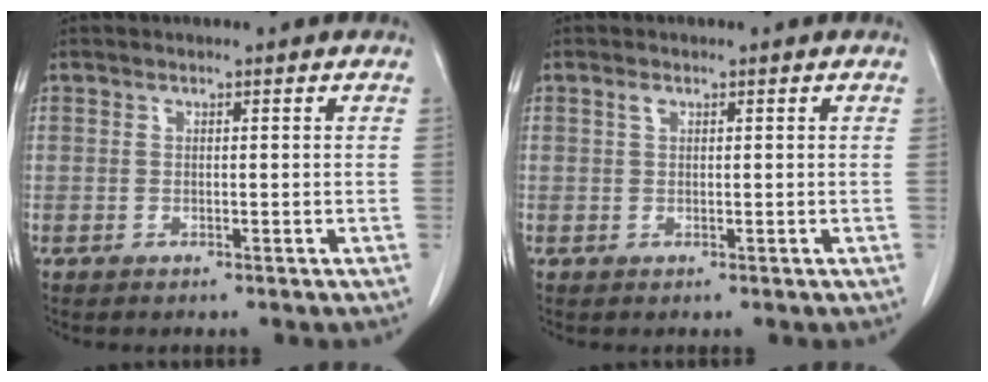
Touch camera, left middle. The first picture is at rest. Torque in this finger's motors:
{"motor_torque": [0.43, -0.11, 0.05, 0.05]}